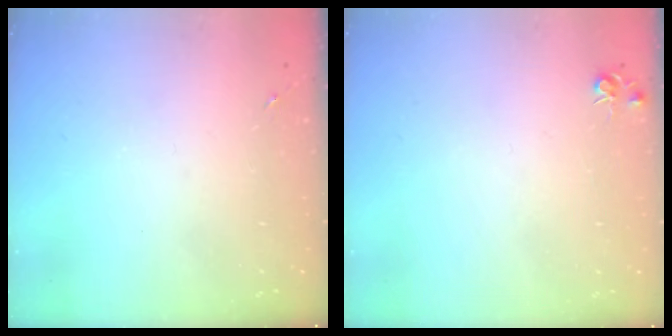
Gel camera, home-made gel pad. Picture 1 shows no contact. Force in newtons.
{"total": 4.3, "press": 4.3, "slide": 0.5}